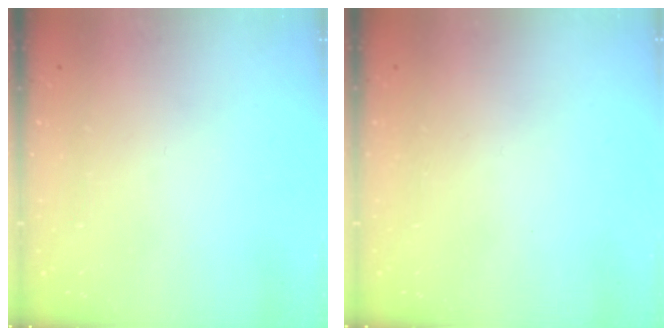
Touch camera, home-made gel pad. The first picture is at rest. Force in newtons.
{"total": 1.7, "press": 1.7, "slide": 0.1}